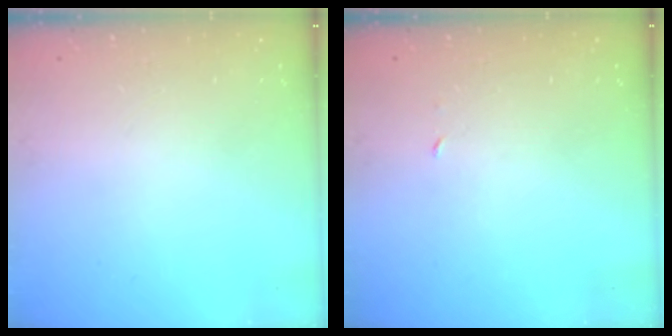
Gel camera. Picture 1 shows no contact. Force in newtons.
{"total": 1.8, "press": 1.8, "slide": 0.1}